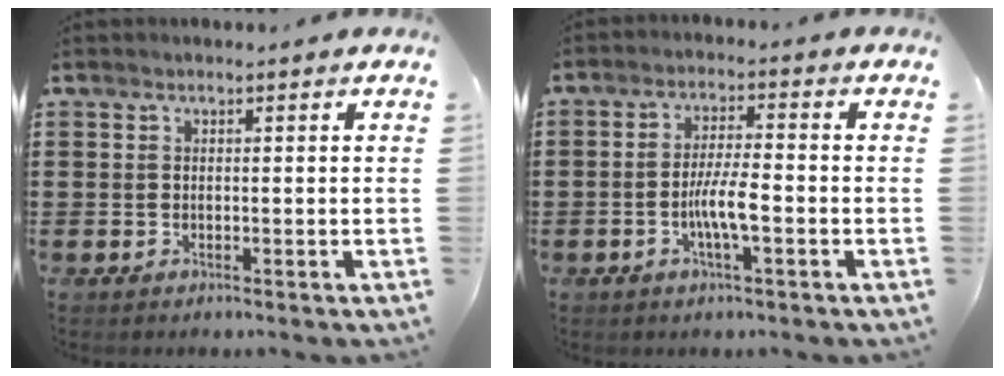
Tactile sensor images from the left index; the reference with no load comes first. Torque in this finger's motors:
{"motor_torque": [0.40, 0.15, 0.19, 0.10]}